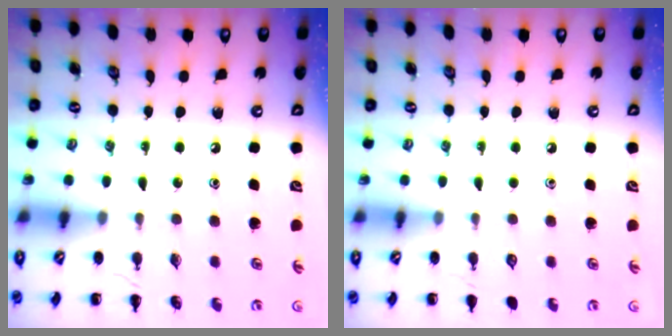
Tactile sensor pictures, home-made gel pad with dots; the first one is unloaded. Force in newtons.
{"total": 0.0}